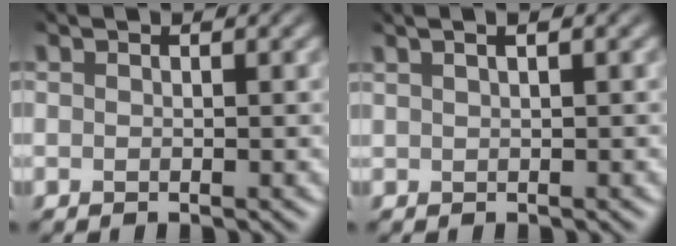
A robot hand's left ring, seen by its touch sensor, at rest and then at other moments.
{"total": 2.0, "force": [1.3, 0.9, 1.3], "torque": [-0.013, 0.012, 0.011]}